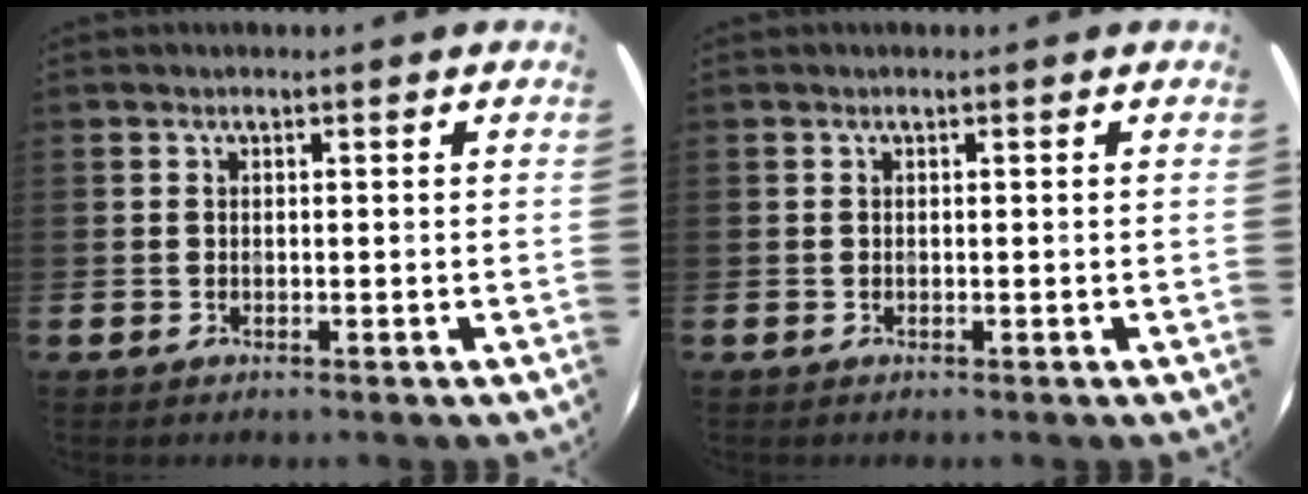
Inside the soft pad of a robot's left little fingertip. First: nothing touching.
{"total": 0.0}